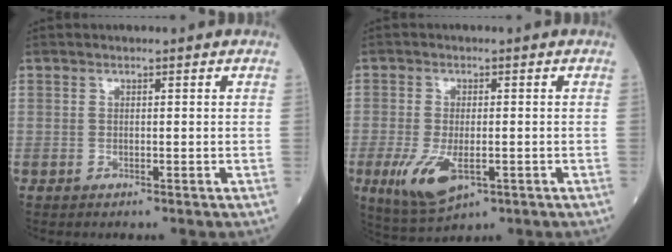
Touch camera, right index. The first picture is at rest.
{"total": 7.6, "force": [-2.6, 3.1, 6.5], "torque": [-0.131, -0.018, -0.035]}